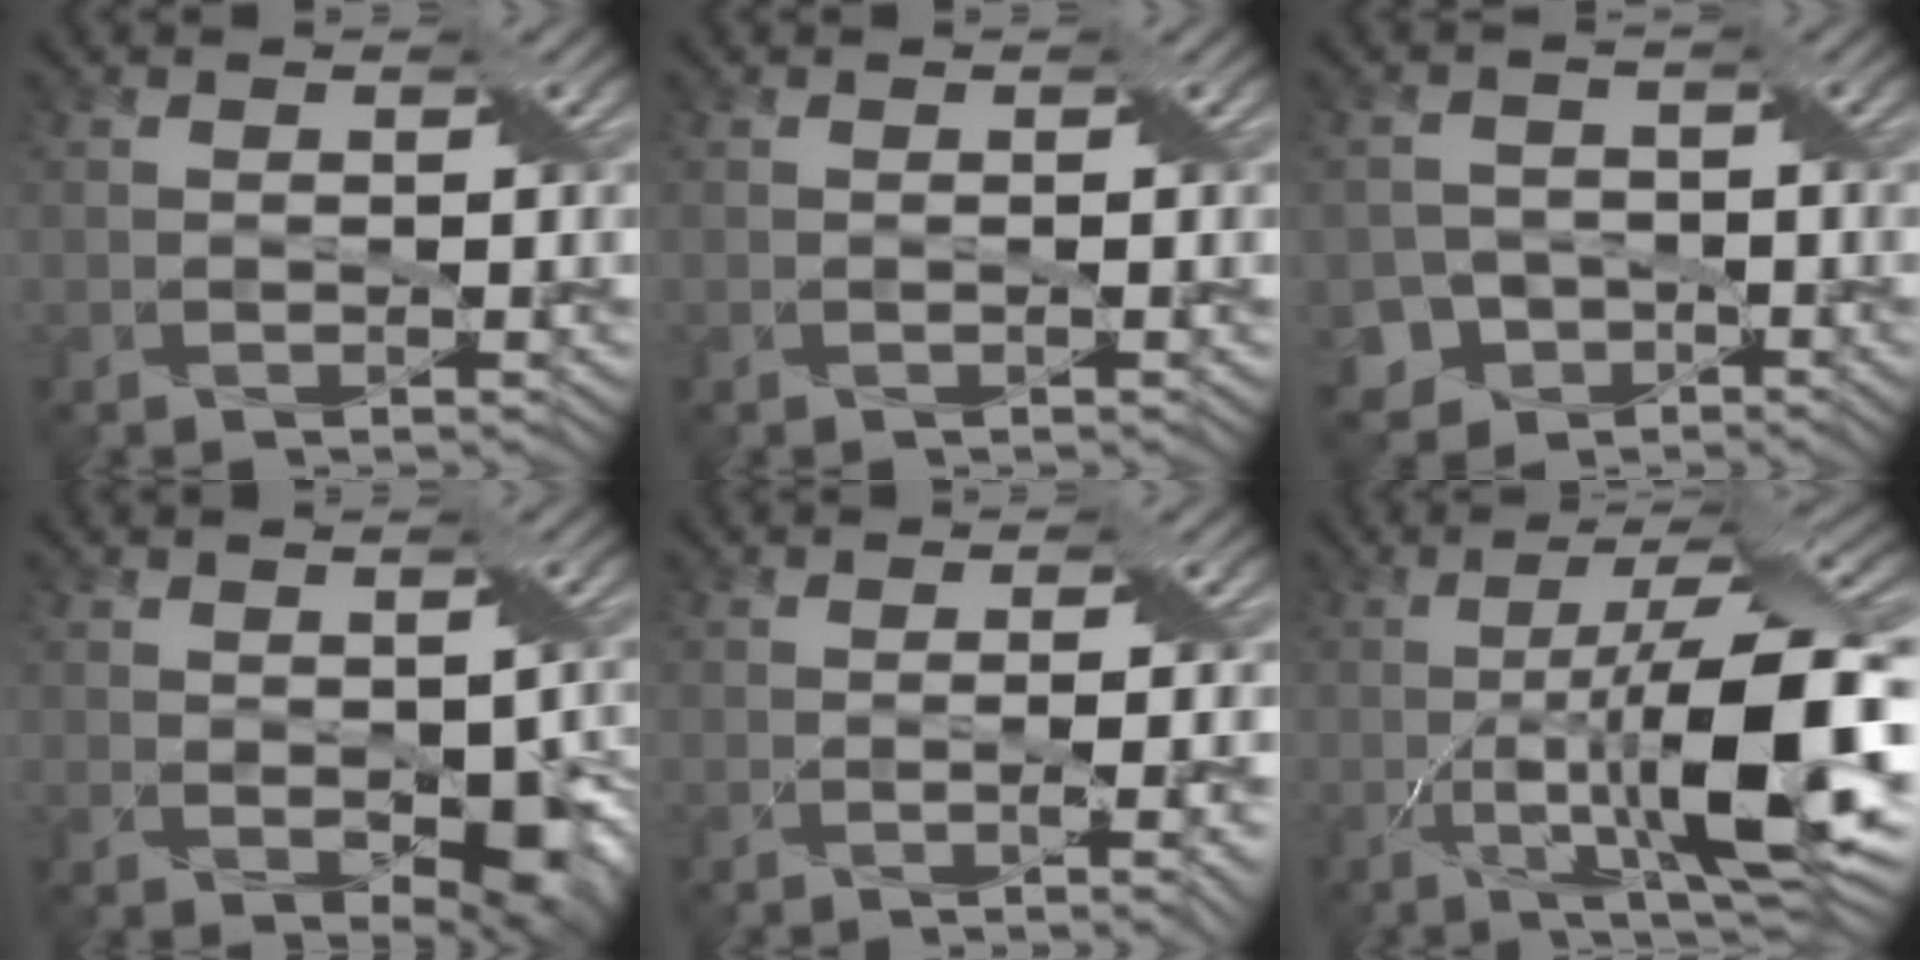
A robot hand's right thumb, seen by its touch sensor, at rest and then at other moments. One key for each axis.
{"total": 0.0}
{"total": 5.5, "fx": -3.0, "fy": 4.5, "fz": 0.9, "tx": -0.012, "ty": -0.001, "tz": -0.051}
{"total": 6.0, "fx": -0.5, "fy": 3.4, "fz": 4.8, "tx": -0.082, "ty": -0.016, "tz": 0.006}
{"total": 3.8, "fx": -0.5, "fy": 0.8, "fz": 3.7, "tx": -0.054, "ty": 0.003, "tz": -0.006}
{"total": 15.7, "fx": -3.1, "fy": 4.0, "fz": 14.8, "tx": -0.230, "ty": 0.012, "tz": -0.056}